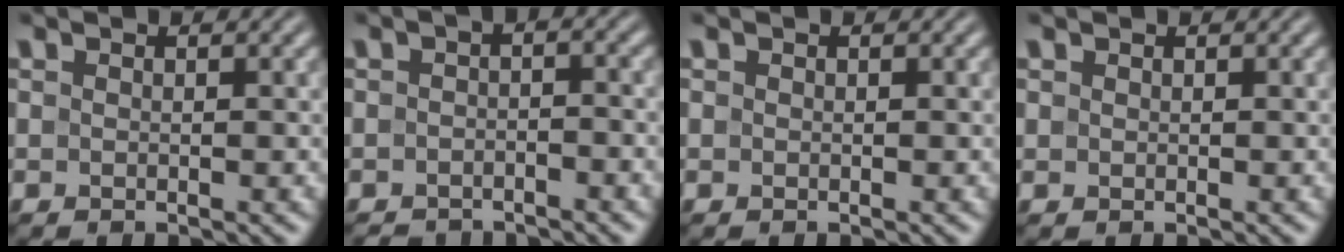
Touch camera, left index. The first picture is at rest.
{"total": 3.1, "force": [-2.5, 1.1, 1.5], "torque": [-0.019, 0.000, -0.046]}
{"total": 0.0}
{"total": 0.7, "force": [0.4, 0.6, 0.0], "torque": [0.005, -0.001, 0.006]}